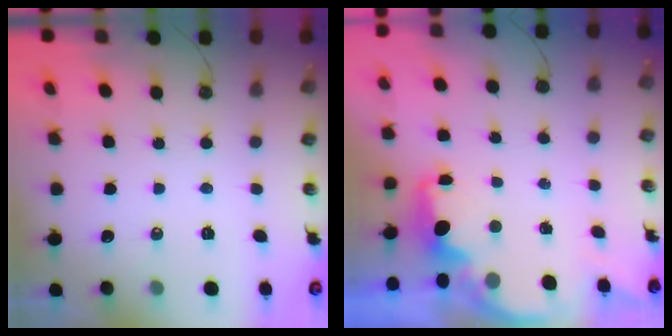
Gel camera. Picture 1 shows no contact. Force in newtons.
{"total": 2.1, "press": 1.9, "slide": 0.8}